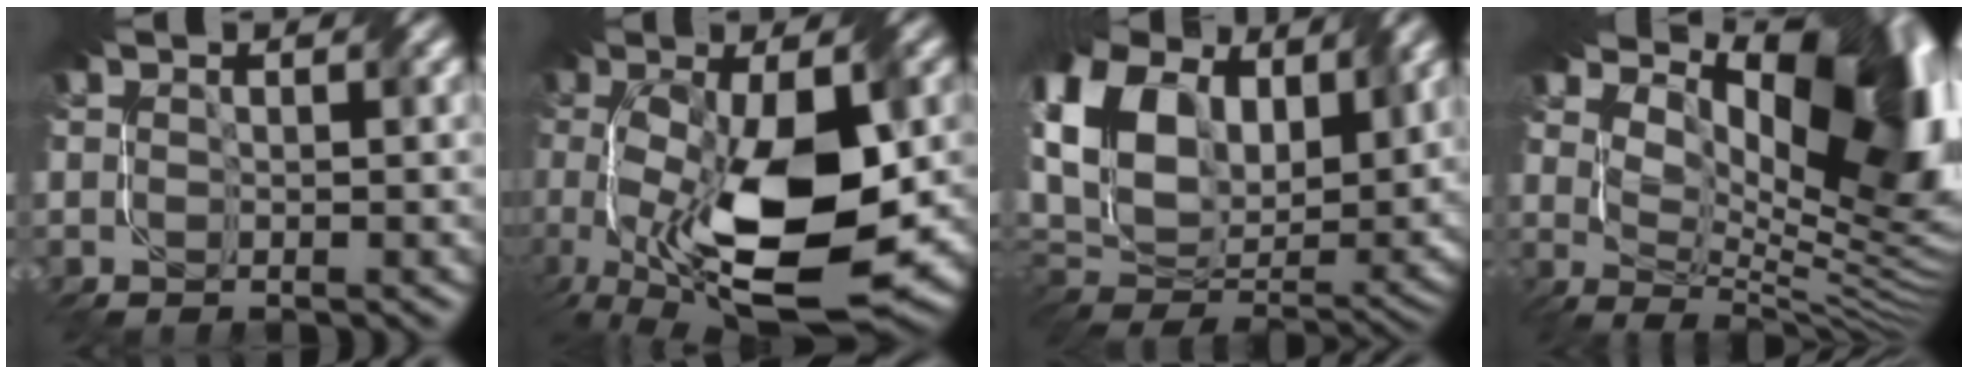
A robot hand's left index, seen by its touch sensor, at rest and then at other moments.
{"total": 12.5, "force": [-1.6, 5.3, 11.2], "torque": [-0.200, -0.023, -0.024]}
{"total": 13.5, "force": [5.8, 9.1, 8.2], "torque": [-0.193, 0.038, 0.100]}
{"total": 14.8, "force": [5.9, 7.5, 11.4], "torque": [-0.158, 0.006, 0.114]}